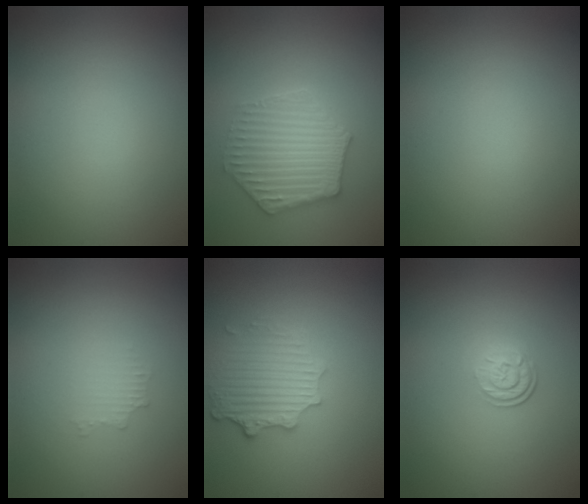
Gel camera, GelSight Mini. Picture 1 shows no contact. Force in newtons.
{"total": 4.3, "press": 4.0, "slide": 1.6}
{"total": 0.0}
{"total": 0.6, "press": 0.4, "slide": 0.3}
{"total": 3.9, "press": 3.2, "slide": 2.3}
{"total": 2.5, "press": 1.9, "slide": 1.6}